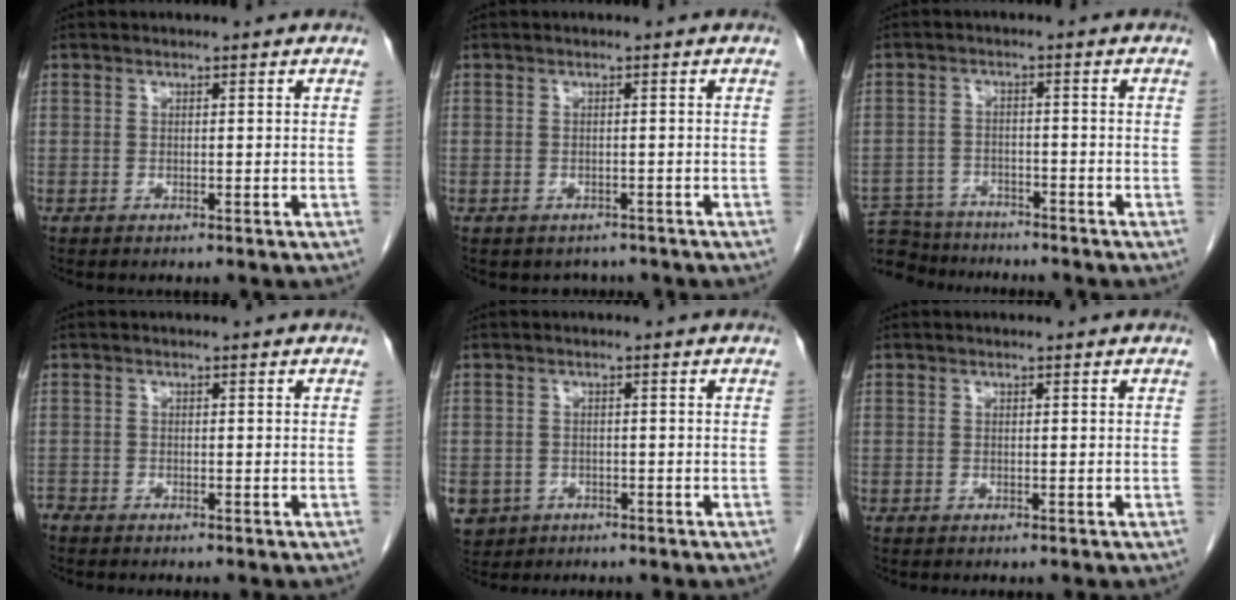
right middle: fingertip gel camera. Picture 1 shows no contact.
{"total": 2.4, "force": [-2.0, 1.3, 0.1], "torque": [-0.005, 0.004, -0.027]}
{"total": 9.1, "force": [-8.5, 2.9, 1.2], "torque": [-0.025, 0.005, -0.139]}
{"total": 1.4, "force": [-1.3, 0.4, 0.1], "torque": [-0.006, -0.002, -0.026]}
{"total": 6.4, "force": [-3.1, 5.4, 1.6], "torque": [-0.043, 0.000, -0.046]}
{"total": 0.0}